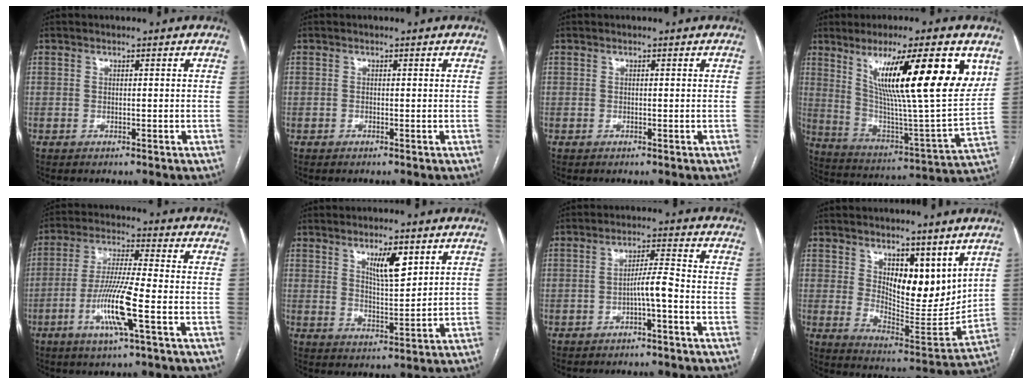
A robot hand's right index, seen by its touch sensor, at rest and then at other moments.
{"total": 0.0}
{"total": 0.0}
{"total": 22.2, "force": [10.1, 1.5, 19.7], "torque": [-0.303, -0.010, 0.161]}
{"total": 10.5, "force": [-3.6, -0.1, 9.9], "torque": [-0.198, -0.010, -0.073]}
{"total": 6.2, "force": [3.4, 1.5, 5.0], "torque": [-0.088, -0.006, 0.062]}
{"total": 4.1, "force": [-1.7, -0.1, 3.7], "torque": [-0.061, 0.009, -0.028]}
{"total": 11.6, "force": [6.1, 5.0, 8.6], "torque": [-0.134, -0.016, 0.117]}